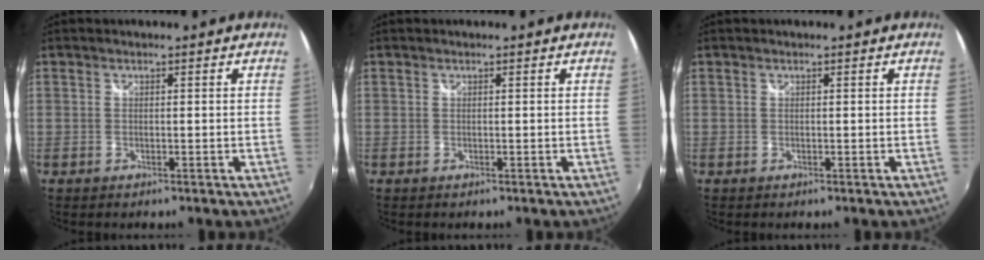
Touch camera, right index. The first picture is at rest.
{"total": 0.0}
{"total": 0.0}